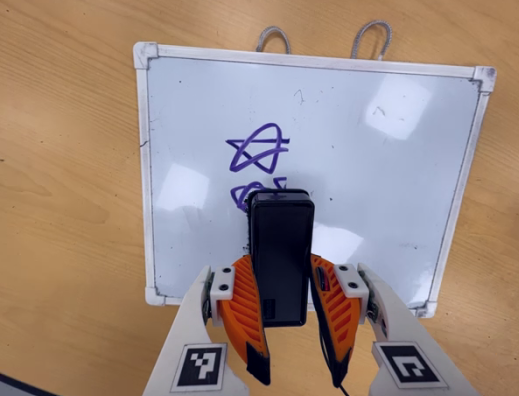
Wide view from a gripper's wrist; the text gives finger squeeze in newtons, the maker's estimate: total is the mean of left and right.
{"total": 7.9, "left": 5.6, "right": 10.1}